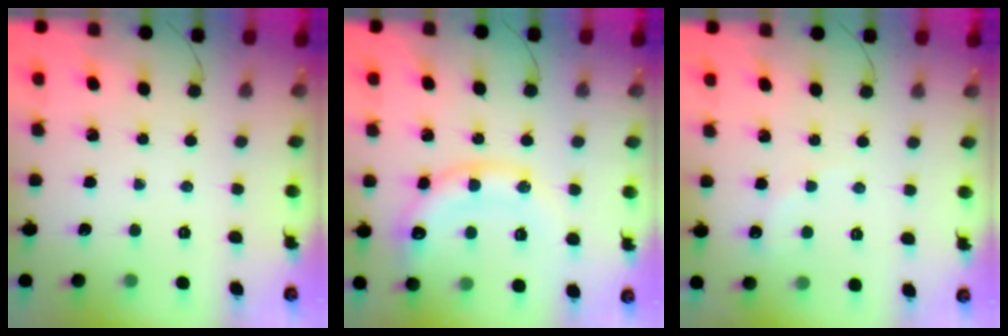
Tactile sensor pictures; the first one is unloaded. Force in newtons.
{"total": 14.7, "press": 14.6, "slide": 1.5}
{"total": 6.5, "press": 6.3, "slide": 1.6}